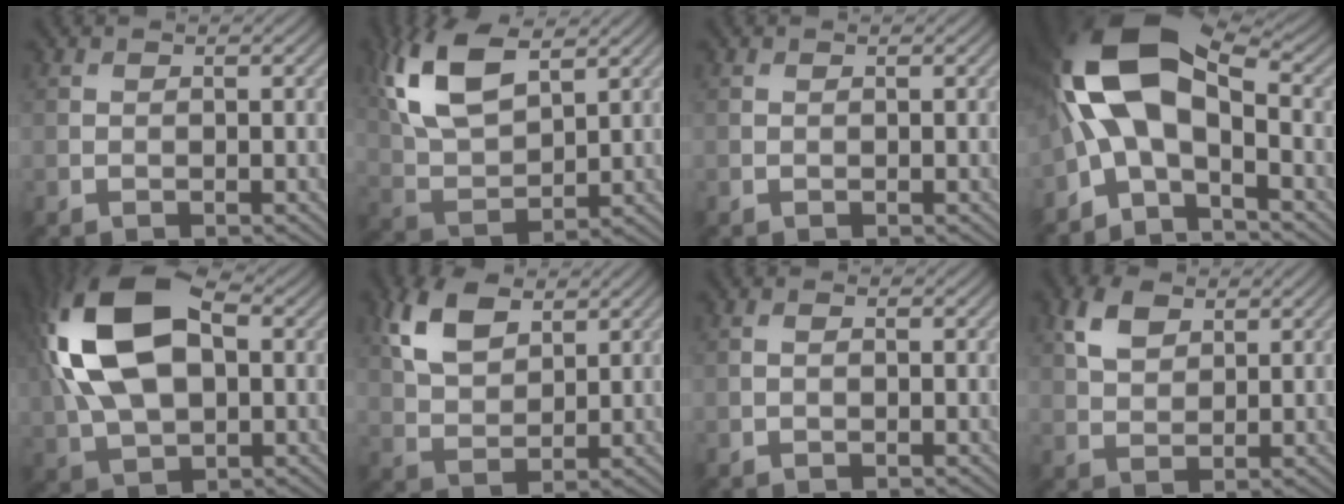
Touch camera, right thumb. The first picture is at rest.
{"total": 12.0, "force": [5.4, 5.9, 9.0], "torque": [-0.219, 0.012, 0.110]}
{"total": 0.0}
{"total": 13.6, "force": [-0.6, 6.8, 11.8], "torque": [-0.252, 0.019, -0.034]}
{"total": 16.6, "force": [3.2, 9.9, 13.0], "torque": [-0.293, 0.014, 0.060]}
{"total": 7.9, "force": [4.0, 4.3, 5.2], "torque": [-0.124, 0.006, 0.079]}
{"total": 0.6, "force": [-0.1, 0.3, 0.5], "torque": [-0.012, 0.002, -0.002]}
{"total": 4.7, "force": [2.4, 2.8, 2.9], "torque": [-0.067, 0.003, 0.044]}